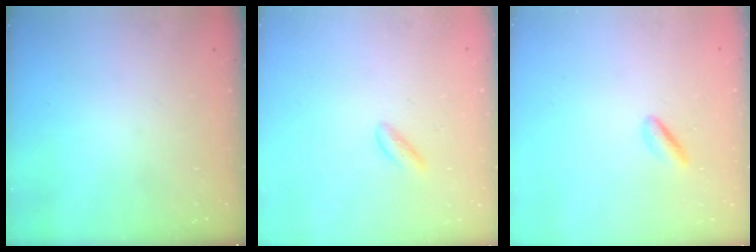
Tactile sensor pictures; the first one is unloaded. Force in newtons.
{"total": 1.6, "press": 1.5, "slide": 0.5}
{"total": 1.6, "press": 1.3, "slide": 0.8}